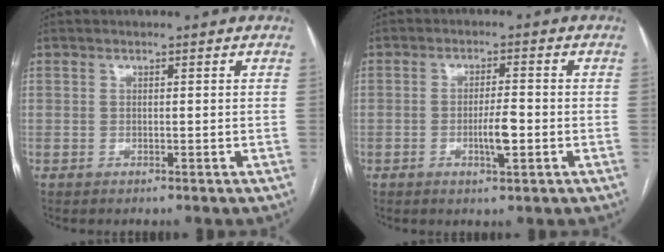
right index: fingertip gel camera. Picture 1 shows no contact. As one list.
[{"total": 4.1, "force": [-1.1, 0.7, 3.8], "torque": [-0.070, -0.001, -0.015]}]